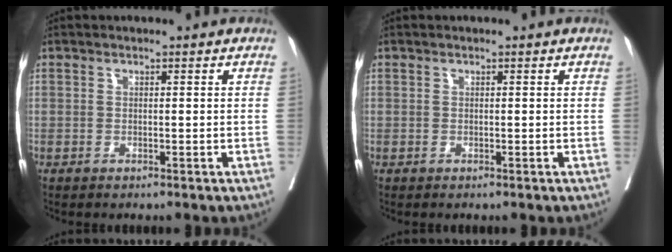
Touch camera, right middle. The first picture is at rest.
{"total": 0.0}